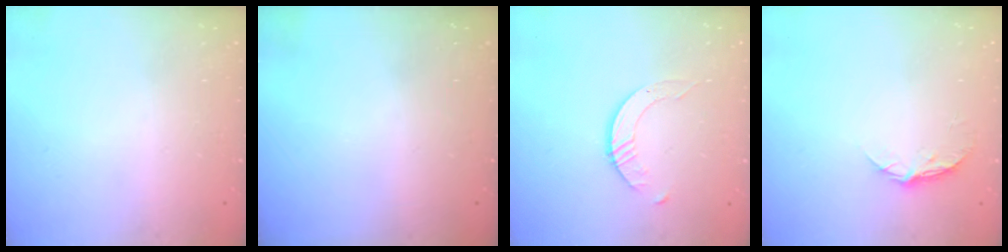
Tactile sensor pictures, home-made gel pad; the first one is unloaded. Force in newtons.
{"total": 0.0}
{"total": 3.2, "press": 3.1, "slide": 0.4}
{"total": 6.7, "press": 6.7, "slide": 0.8}